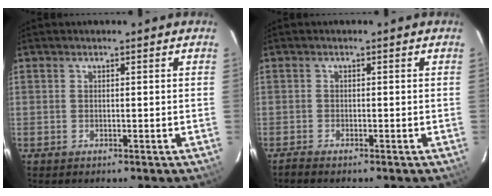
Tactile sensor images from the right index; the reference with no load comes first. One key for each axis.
{"total": 1.6, "fx": -1.4, "fy": 0.2, "fz": 0.6, "tx": -0.021, "ty": -0.004, "tz": -0.025}